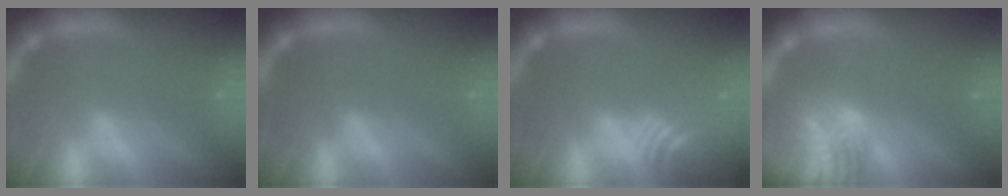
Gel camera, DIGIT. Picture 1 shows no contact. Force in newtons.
{"total": 0.0}
{"total": 7.0}
{"total": 8.5}